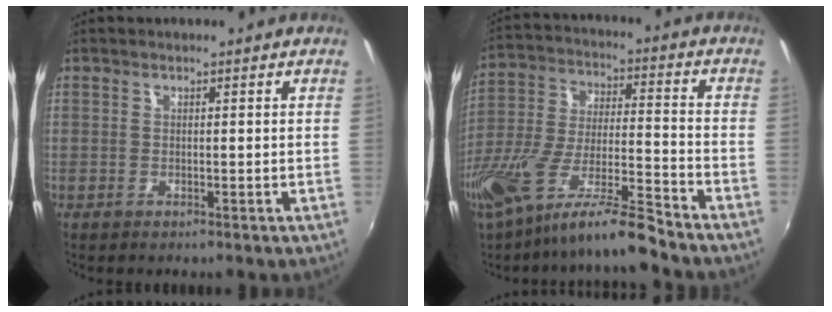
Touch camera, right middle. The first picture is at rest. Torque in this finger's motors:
{"motor_torque": [1.08, -1.06, 0.37, 0.21]}